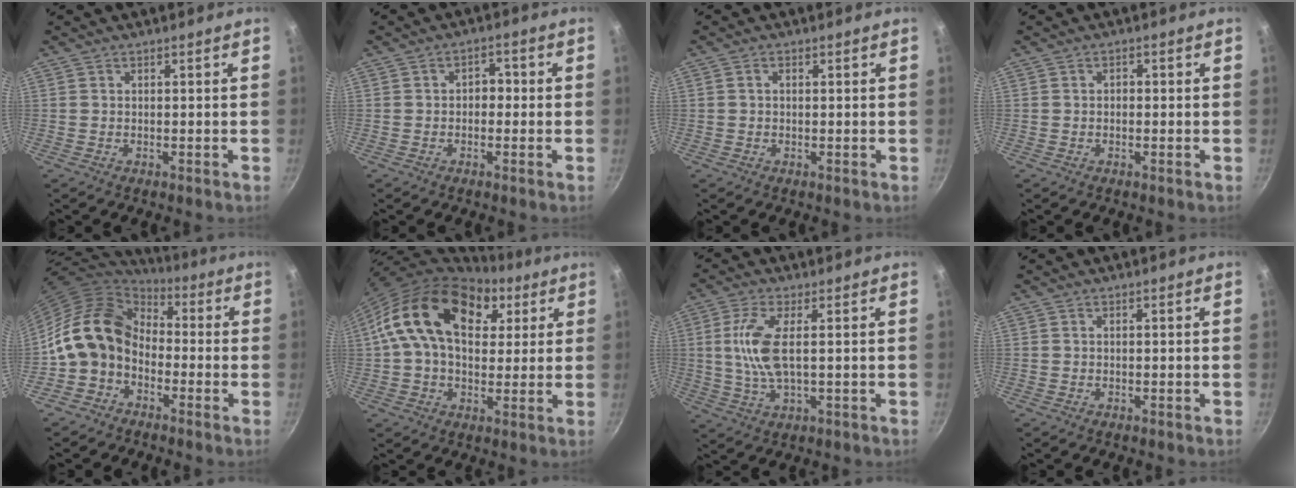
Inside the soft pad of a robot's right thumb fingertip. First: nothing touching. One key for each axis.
{"total": 3.1, "fx": -0.3, "fy": 2.3, "fz": 2.0, "tx": -0.007, "ty": 0.011, "tz": -0.010}
{"total": 1.1, "fx": 0.3, "fy": 0.8, "fz": 0.7, "tx": -0.012, "ty": 0.006, "tz": 0.004}
{"total": 1.2, "fx": -0.1, "fy": 0.9, "fz": 0.7, "tx": -0.010, "ty": 0.006, "tz": -0.002}
{"total": 12.7, "fx": -2.2, "fy": 10.0, "fz": 7.4, "tx": -0.104, "ty": 0.044, "tz": -0.061}
{"total": 20.7, "fx": 6.8, "fy": 13.5, "fz": 14.2, "tx": -0.220, "ty": 0.008, "tz": 0.100}
{"total": 8.5, "fx": 1.0, "fy": 2.8, "fz": 8.0, "tx": -0.177, "ty": -0.002, "tz": 0.021}
{"total": 0.0}